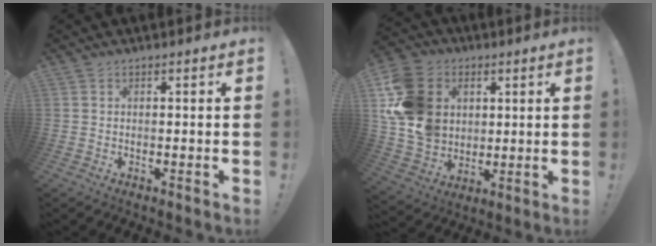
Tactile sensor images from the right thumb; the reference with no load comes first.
{"total": 18.6, "force": [4.1, 15.0, 10.2], "torque": [-0.197, -0.008, 0.083]}